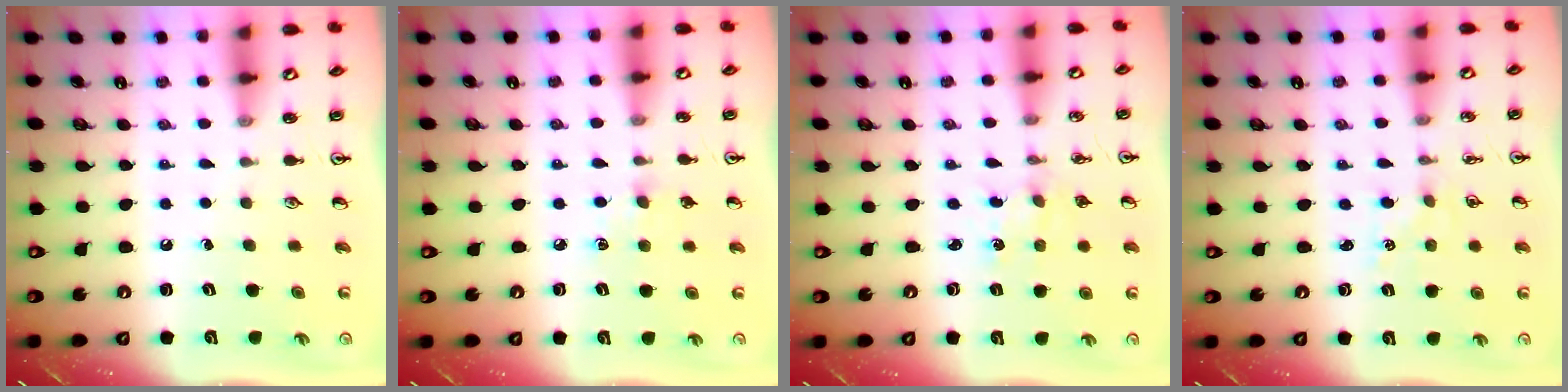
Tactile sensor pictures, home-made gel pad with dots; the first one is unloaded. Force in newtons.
{"total": 5.6, "press": 5.6, "slide": 0.7}
{"total": 0.5, "press": 0.5, "slide": 0.2}
{"total": 1.0, "press": 0.9, "slide": 0.2}